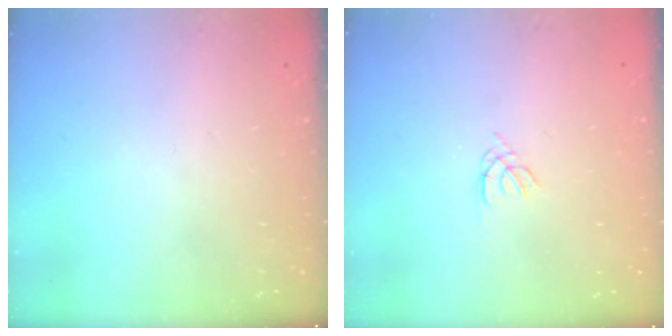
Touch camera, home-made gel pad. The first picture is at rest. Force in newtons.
{"total": 1.2, "press": 1.2, "slide": 0.3}